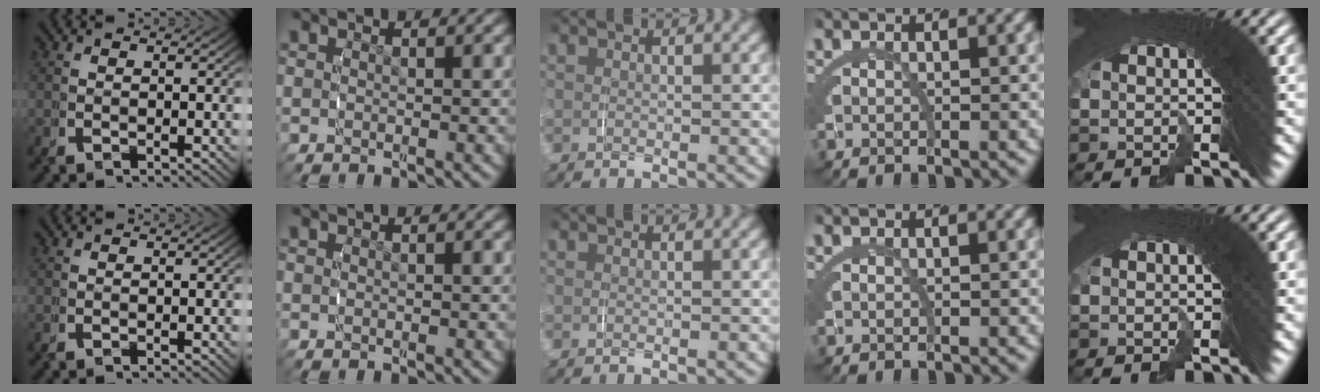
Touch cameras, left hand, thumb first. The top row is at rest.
{}